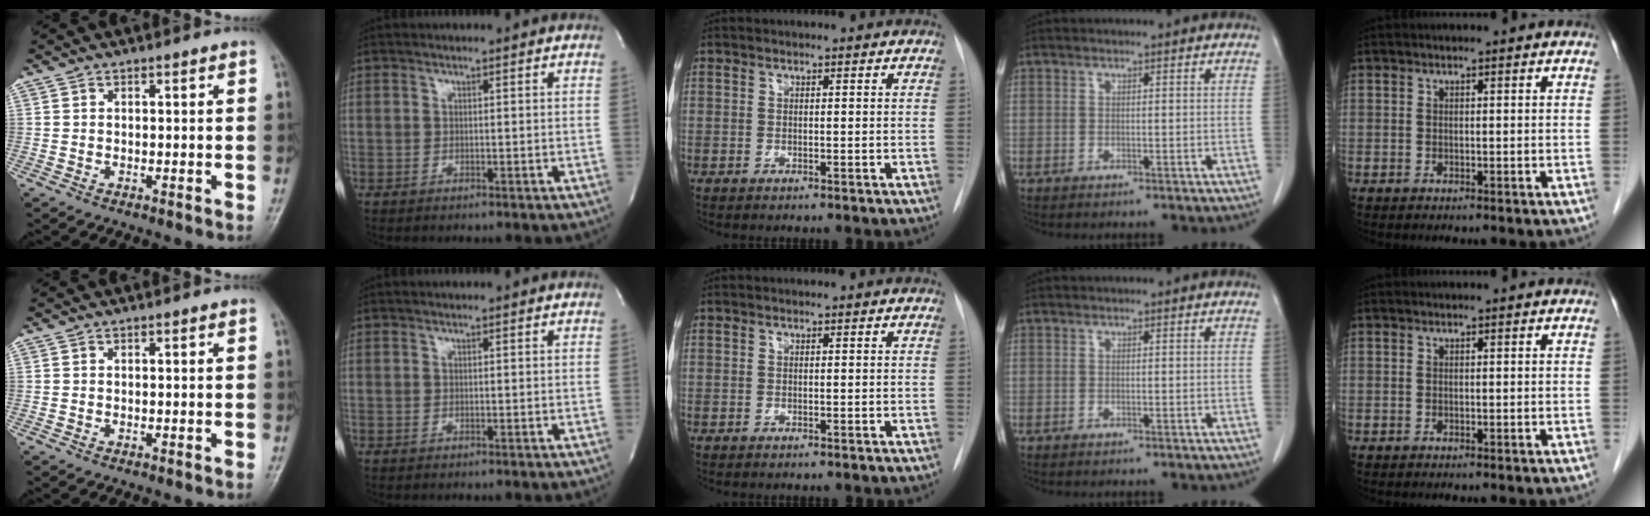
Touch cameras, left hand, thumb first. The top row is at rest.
{}